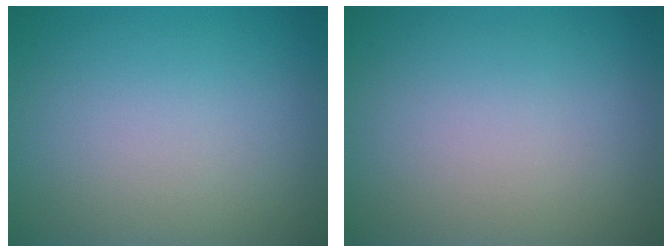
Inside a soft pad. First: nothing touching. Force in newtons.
{"total": 0.0}